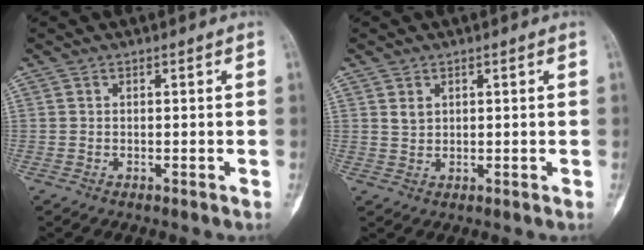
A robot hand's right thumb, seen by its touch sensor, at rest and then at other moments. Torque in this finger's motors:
{"motor_torque": [-0.11, 0.29, 0.03, -0.09, -0.01]}